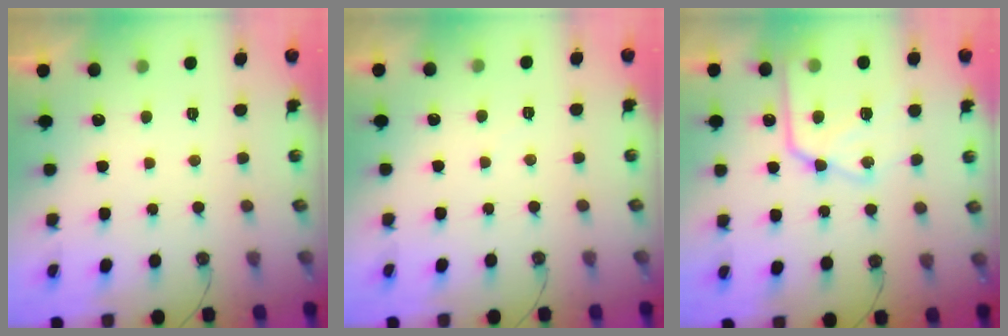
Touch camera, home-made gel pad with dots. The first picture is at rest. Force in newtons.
{"total": 3.3, "press": 3.2, "slide": 0.5}
{"total": 17.9, "press": 17.8, "slide": 1.6}